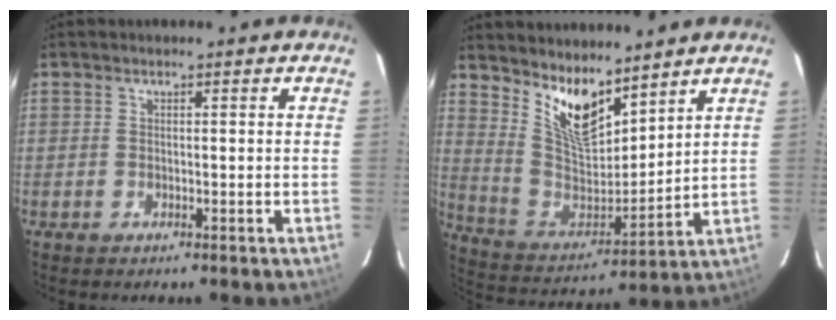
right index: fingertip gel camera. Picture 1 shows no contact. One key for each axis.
{"total": 12.3, "fx": 8.9, "fy": 4.0, "fz": 7.5, "tx": -0.145, "ty": -0.015, "tz": 0.177}